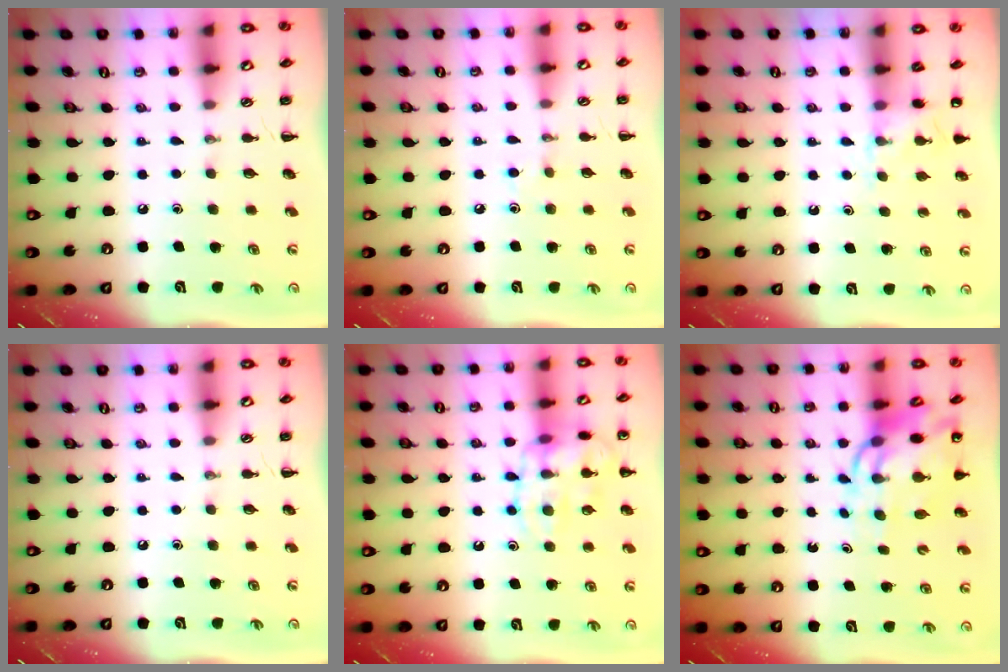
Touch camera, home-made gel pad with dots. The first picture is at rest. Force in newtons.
{"total": 2.7, "press": 2.5, "slide": 0.9}
{"total": 6.1, "press": 5.9, "slide": 1.6}
{"total": 0.0}
{"total": 14.6, "press": 14.6, "slide": 1.1}
{"total": 11.2, "press": 10.7, "slide": 3.3}